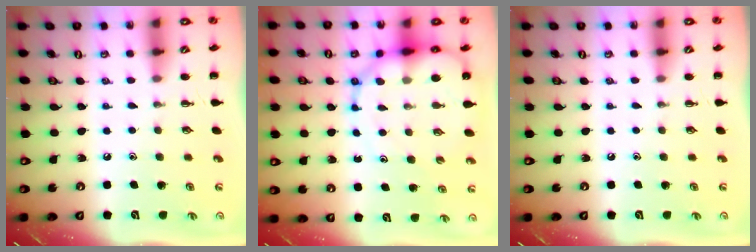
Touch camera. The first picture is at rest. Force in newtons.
{"total": 12.8, "press": 12.3, "slide": 3.5}
{"total": 0.0}